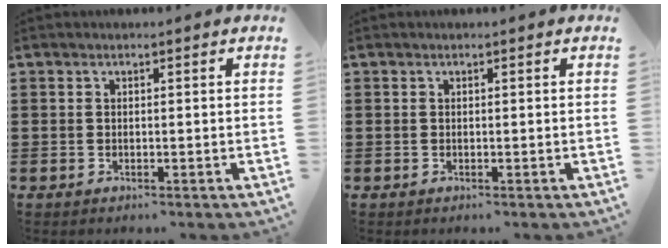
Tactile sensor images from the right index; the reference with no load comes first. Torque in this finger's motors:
{"motor_torque": [-0.11, 1.08, 0.00, 0.00]}